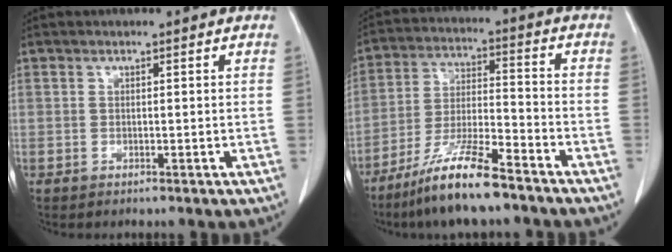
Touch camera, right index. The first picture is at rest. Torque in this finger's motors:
{"motor_torque": [1.04, -1.02, 0.59, 0.18]}